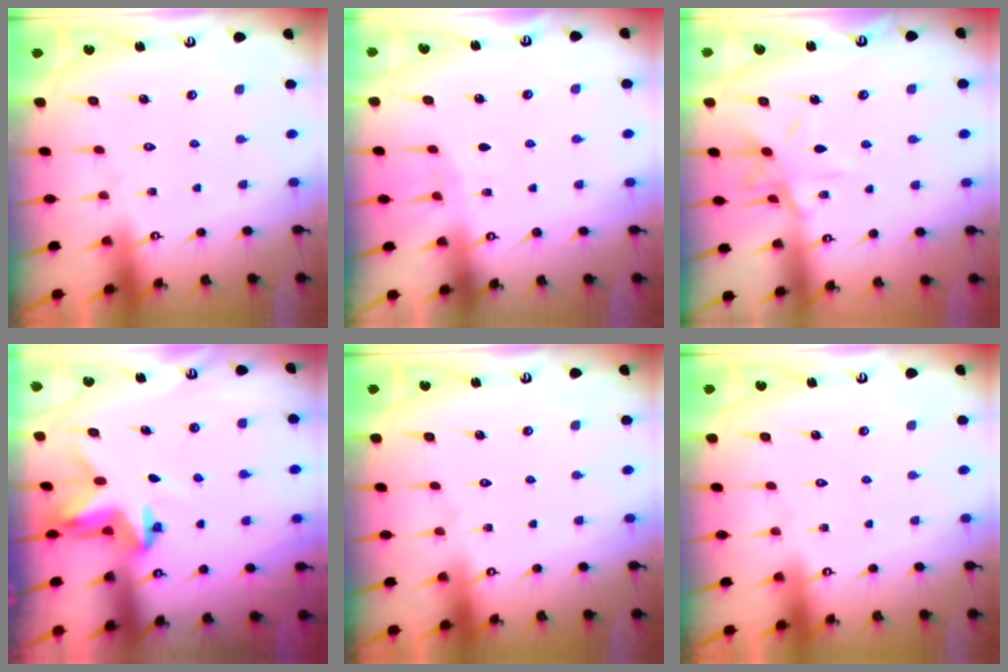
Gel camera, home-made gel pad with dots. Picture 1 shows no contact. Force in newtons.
{"total": 3.8, "press": 3.7, "slide": 0.4}
{"total": 8.5, "press": 8.5, "slide": 0.6}
{"total": 3.4, "press": 3.4, "slide": 0.1}
{"total": 0.0}
{"total": 0.0}